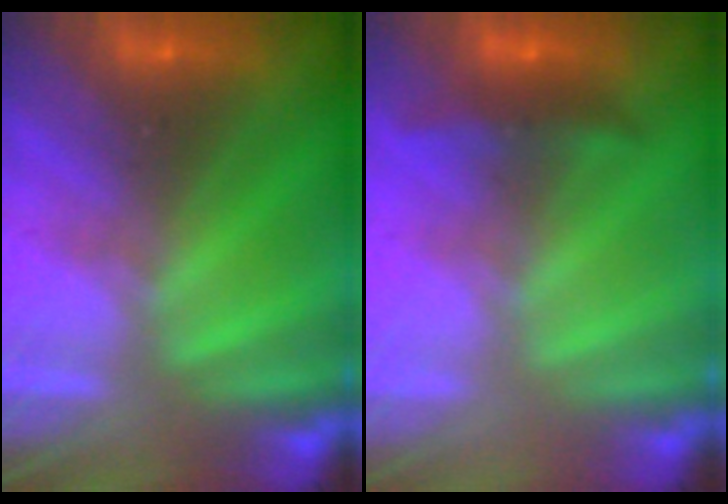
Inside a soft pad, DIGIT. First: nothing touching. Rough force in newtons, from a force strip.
{"total": 4.5}